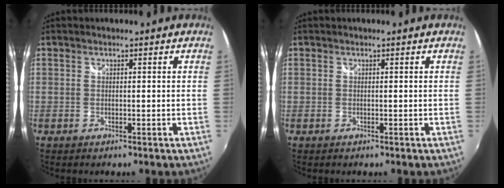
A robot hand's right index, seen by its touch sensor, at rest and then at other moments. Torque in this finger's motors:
{"motor_torque": [0.24, 0.22, -0.01, 0.00]}